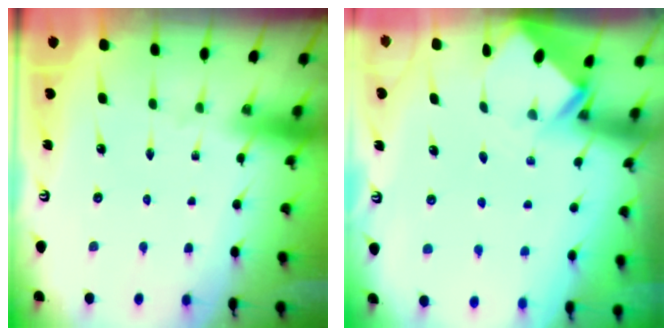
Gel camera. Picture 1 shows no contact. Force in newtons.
{"total": 2.5, "press": 2.5, "slide": 0.2}